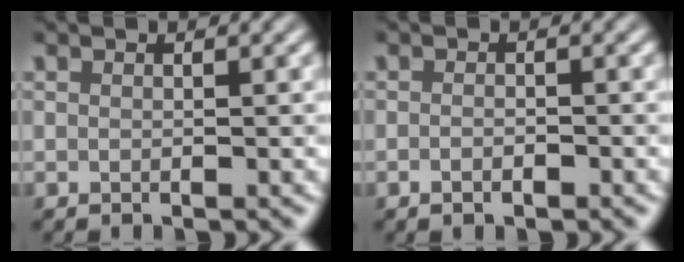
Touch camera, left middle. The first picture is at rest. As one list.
[{"total": 1.0, "force": [-0.5, 0.4, 0.8], "torque": [-0.013, 0.000, -0.009]}]